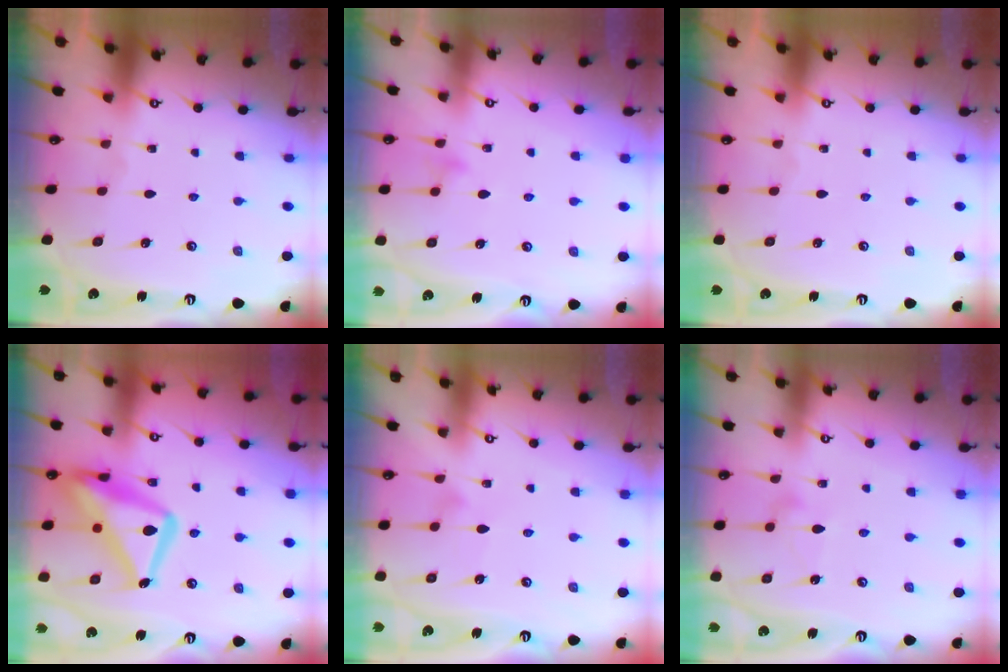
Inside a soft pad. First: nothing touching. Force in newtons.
{"total": 7.6, "press": 7.6, "slide": 0.7}
{"total": 0.0}
{"total": 20.5, "press": 20.5, "slide": 1.8}
{"total": 3.3, "press": 3.3, "slide": 0.1}
{"total": 7.4, "press": 7.4, "slide": 0.4}